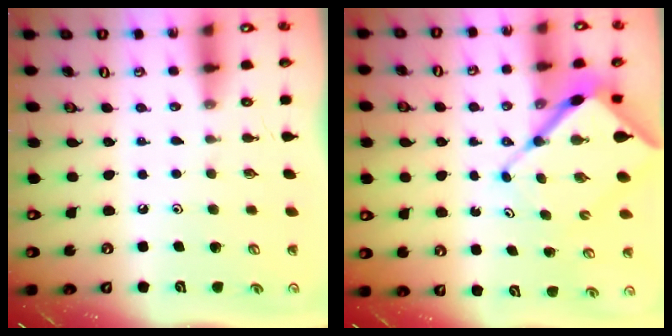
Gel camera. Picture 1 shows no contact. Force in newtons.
{"total": 11.4, "press": 11.4, "slide": 1.2}